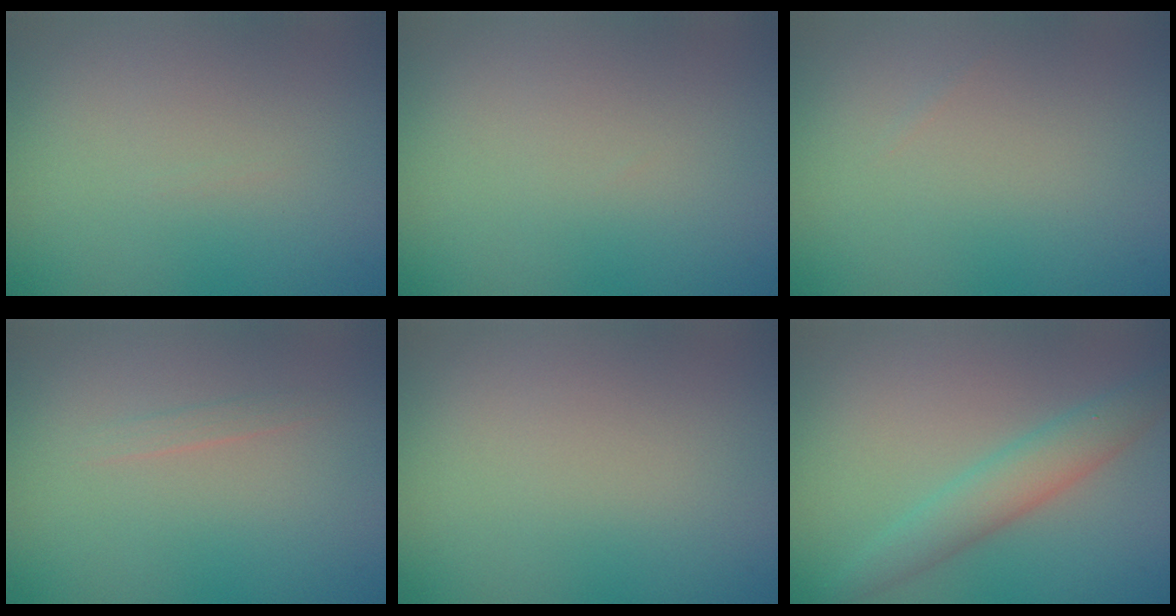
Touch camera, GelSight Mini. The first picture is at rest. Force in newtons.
{"total": 0.0}
{"total": 0.0}
{"total": 0.6, "press": 0.6, "slide": 0.1}
{"total": 0.0}
{"total": 3.4, "press": 3.4, "slide": 0.2}